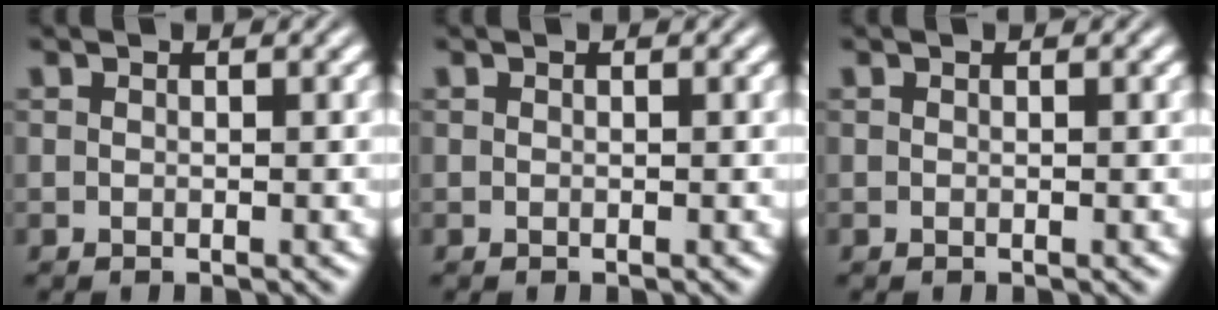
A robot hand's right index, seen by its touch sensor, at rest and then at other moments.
{"total": 0.0}
{"total": 0.0}